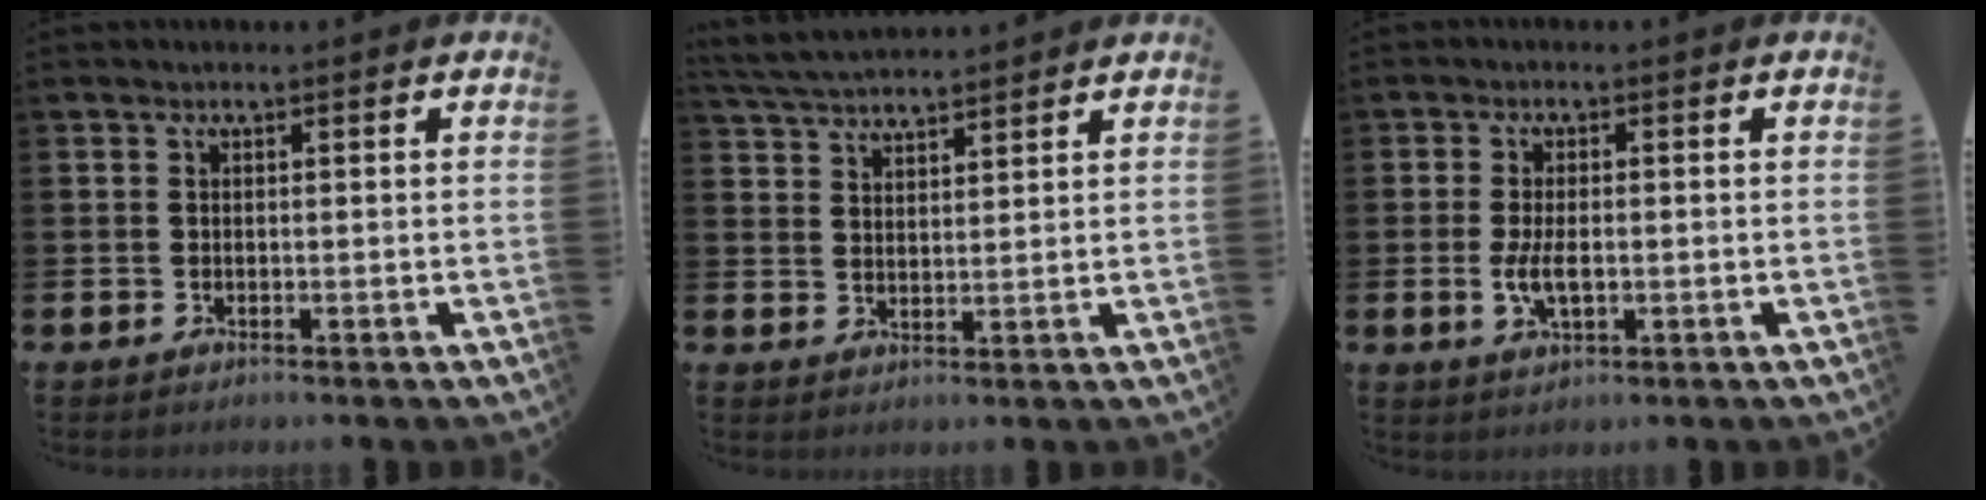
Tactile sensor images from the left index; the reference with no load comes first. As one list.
[{"total": 4.4, "force": [4.4, 0.5, 0.6], "torque": [-0.032, -0.019, 0.080]}, {"total": 3.8, "force": [-0.3, 1.8, 3.3], "torque": [-0.063, -0.001, -0.009]}]